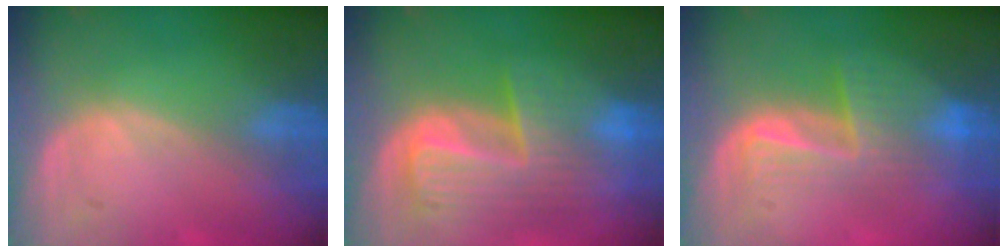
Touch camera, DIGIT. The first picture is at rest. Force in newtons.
{"total": 10.0, "press": 8.7, "slide": 5.0}
{"total": 7.2, "press": 6.6, "slide": 2.9}